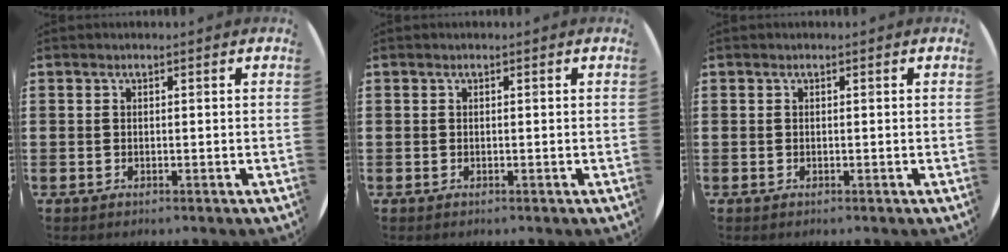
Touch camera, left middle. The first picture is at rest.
{"total": 0.0}
{"total": 0.0}